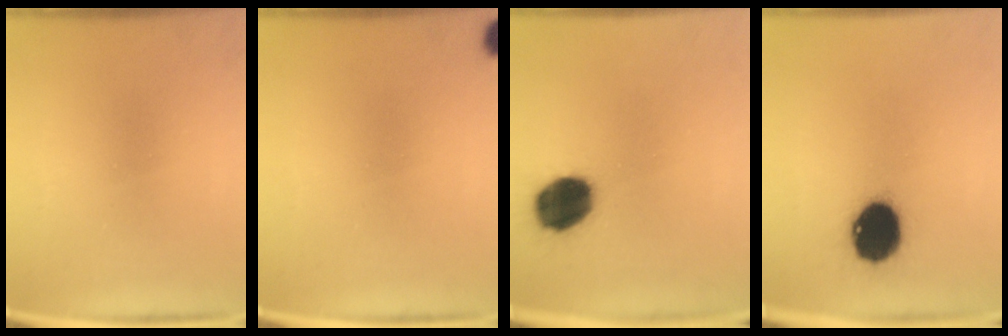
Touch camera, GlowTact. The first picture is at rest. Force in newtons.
{"total": 2.5}
{"total": 13.0}
{"total": 13.7}